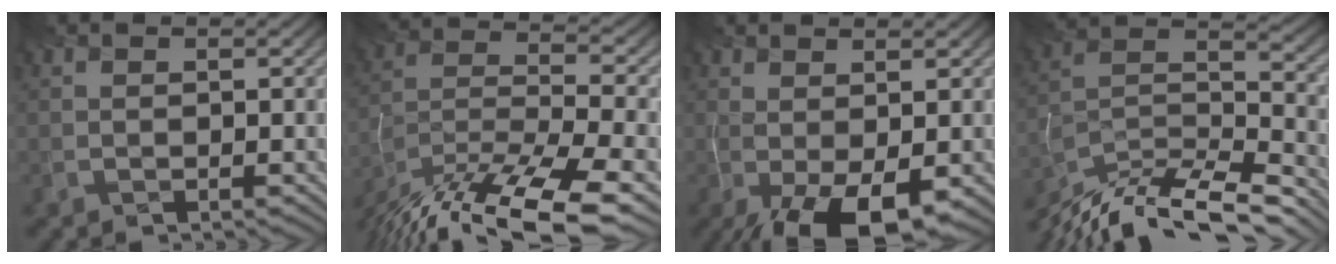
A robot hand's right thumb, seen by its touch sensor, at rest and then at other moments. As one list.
[{"total": 18.5, "force": [-15.8, 3.4, 9.1], "torque": [-0.161, -0.030, -0.265]}, {"total": 9.3, "force": [-3.4, 3.2, 8.0], "torque": [-0.129, -0.006, -0.048]}, {"total": 14.9, "force": [-13.7, 2.6, 5.3], "torque": [-0.102, 0.000, -0.248]}]